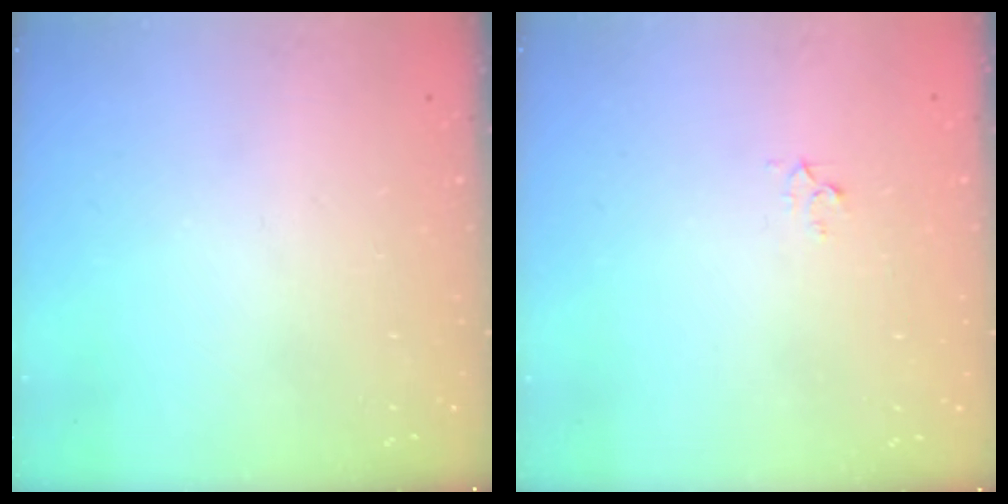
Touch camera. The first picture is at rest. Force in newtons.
{"total": 2.3, "press": 2.3, "slide": 0.2}